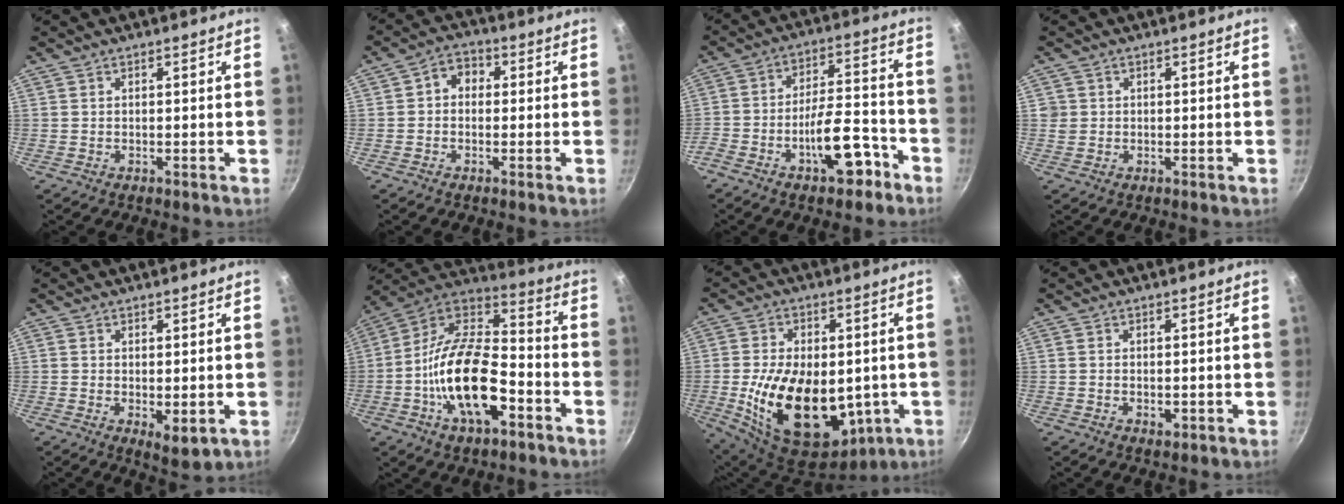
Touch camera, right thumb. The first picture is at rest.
{"total": 4.7, "force": [0.3, 3.8, 2.7], "torque": [-0.022, 0.009, -0.008]}
{"total": 12.4, "force": [-6.9, 5.1, 8.9], "torque": [-0.118, 0.072, -0.100]}
{"total": 1.8, "force": [0.1, 1.7, 0.4], "torque": [0.000, 0.008, 0.002]}
{"total": 4.6, "force": [-0.6, 2.3, 4.0], "torque": [-0.059, -0.016, -0.004]}
{"total": 21.2, "force": [-7.1, 10.6, 16.9], "torque": [-0.288, 0.051, -0.144]}
{"total": 23.2, "force": [-3.0, 14.6, 17.8], "torque": [-0.298, -0.007, -0.030]}
{"total": 1.8, "force": [-0.5, 1.1, 1.4], "torque": [-0.020, -0.003, -0.007]}